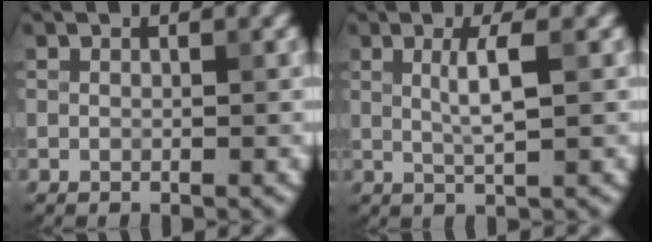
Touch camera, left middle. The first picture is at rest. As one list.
[{"total": 2.5, "force": [0.4, 0.2, 2.5], "torque": [-0.046, 0.005, 0.011]}]